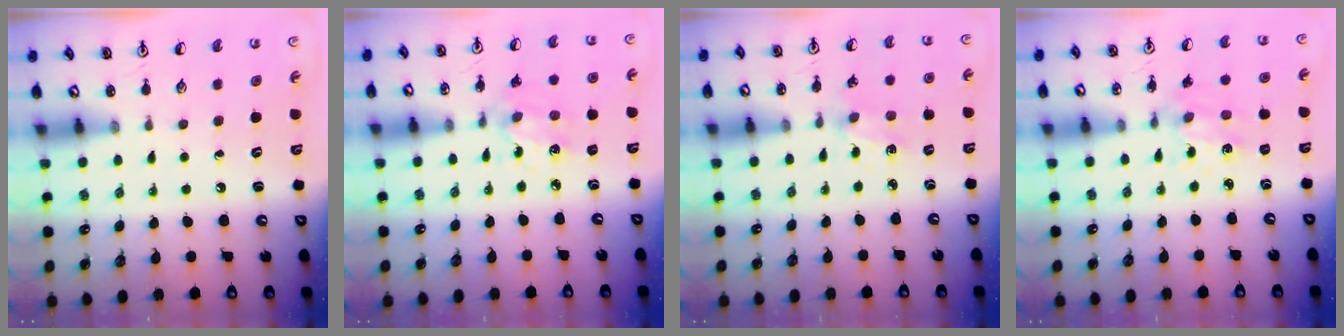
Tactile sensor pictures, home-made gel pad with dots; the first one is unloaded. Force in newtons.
{"total": 6.1, "press": 6.1, "slide": 0.5}
{"total": 1.3, "press": 1.2, "slide": 0.4}
{"total": 2.0, "press": 2.0, "slide": 0.5}